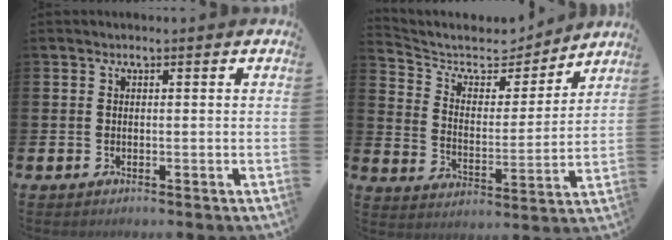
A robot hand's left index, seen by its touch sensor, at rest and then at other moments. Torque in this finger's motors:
{"motor_torque": [1.06, -1.07, 0.39, 0.02]}